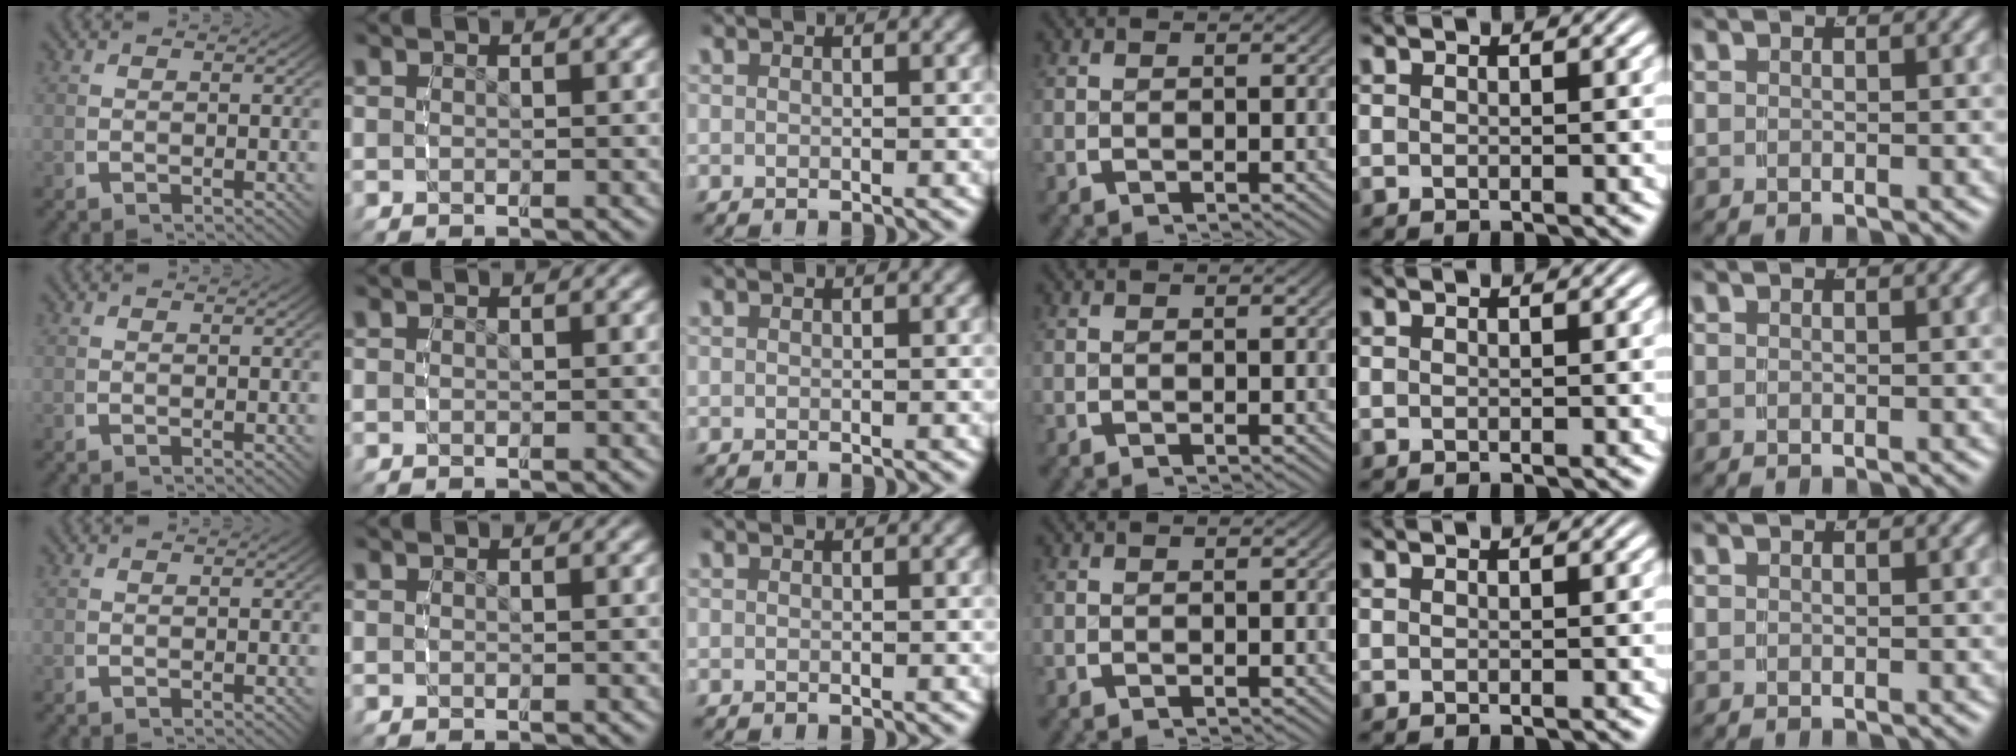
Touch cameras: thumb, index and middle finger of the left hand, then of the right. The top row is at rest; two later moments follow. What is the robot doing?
{"motion": "reach", "object": "coat"}